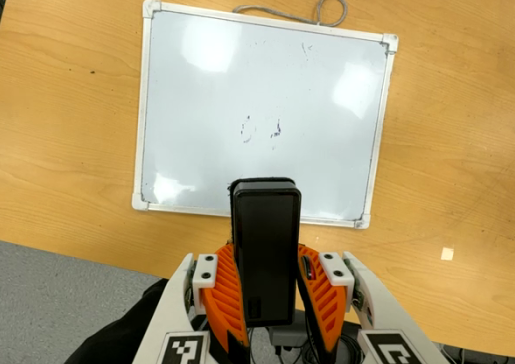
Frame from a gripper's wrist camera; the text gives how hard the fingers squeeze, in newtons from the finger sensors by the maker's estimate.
{"total": 10.2, "left": 8.9, "right": 11.4}